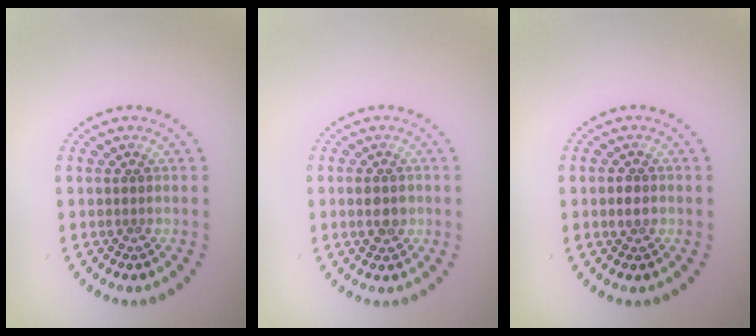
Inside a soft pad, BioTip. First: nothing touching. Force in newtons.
{"total": 2.5, "press": 2.5, "slide": 0.2}
{"total": 1.3, "press": 1.3, "slide": 0.2}